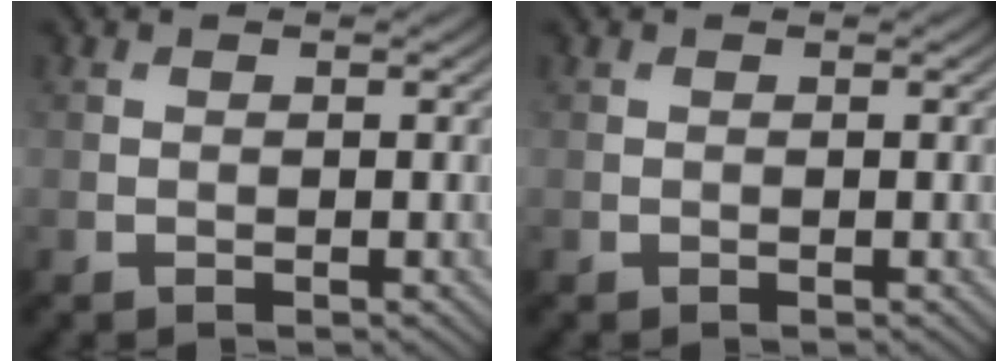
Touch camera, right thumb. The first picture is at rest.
{"total": 0.0}